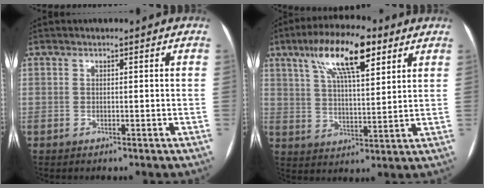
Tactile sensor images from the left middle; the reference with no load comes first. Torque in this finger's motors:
{"motor_torque": [1.54, -0.60, 0.31, 0.07]}